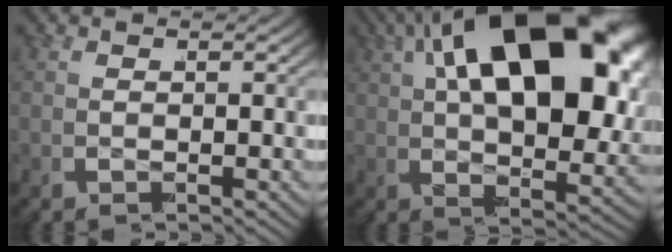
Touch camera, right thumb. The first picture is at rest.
{"total": 22.5, "force": [1.9, 11.3, 19.3], "torque": [-0.323, -0.010, 0.038]}